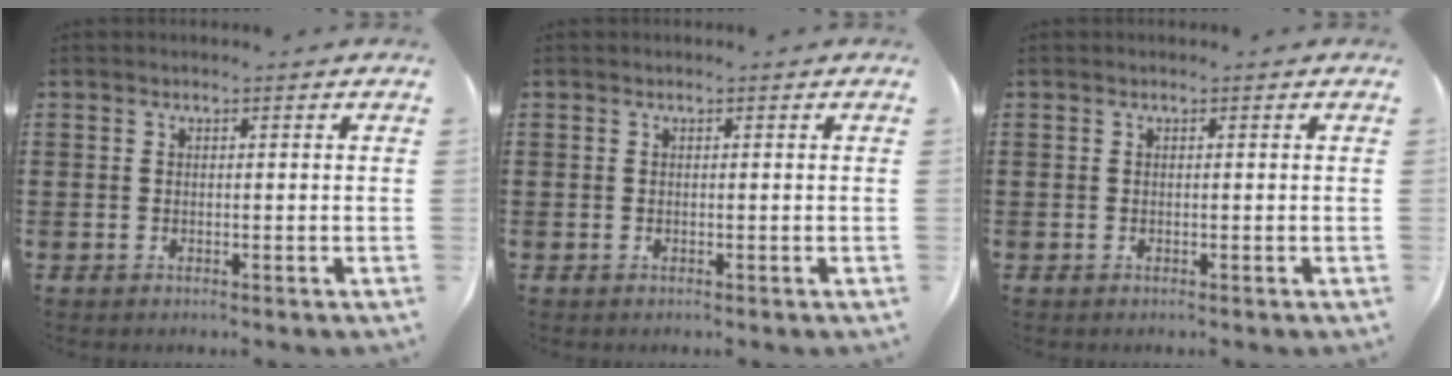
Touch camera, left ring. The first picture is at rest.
{"total": 0.0}
{"total": 0.0}